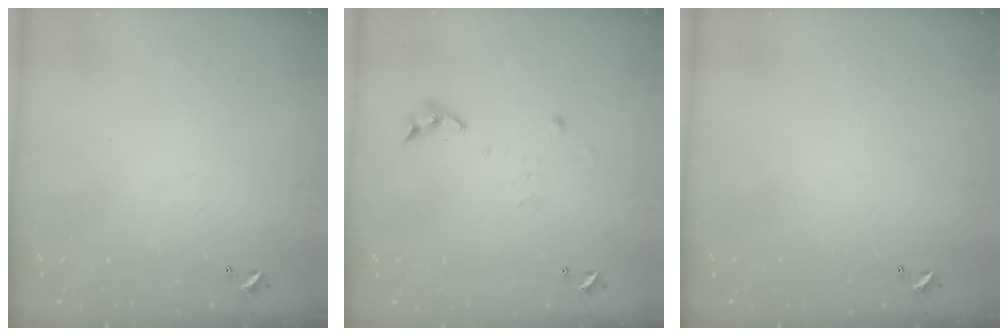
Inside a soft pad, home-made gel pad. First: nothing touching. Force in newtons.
{"total": 6.3, "press": 6.3, "slide": 0.6}
{"total": 0.0}